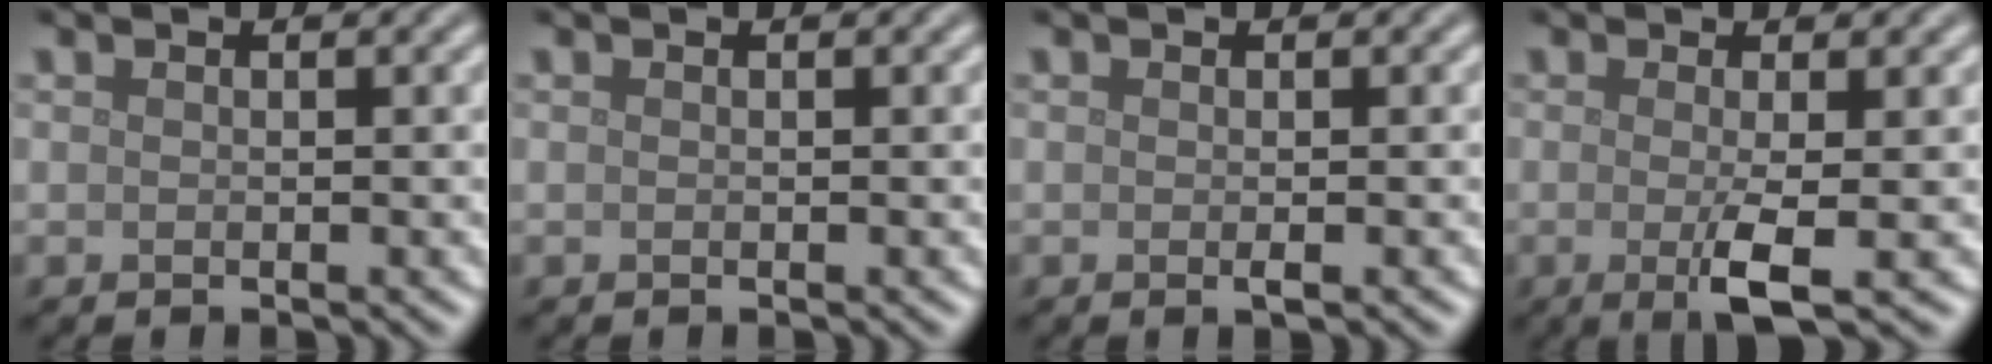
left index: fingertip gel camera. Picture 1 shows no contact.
{"total": 0.0}
{"total": 0.7, "force": [-0.2, 0.1, 0.6], "torque": [-0.013, -0.002, -0.002]}
{"total": 3.4, "force": [-0.6, 0.6, 3.3], "torque": [-0.061, -0.011, -0.010]}